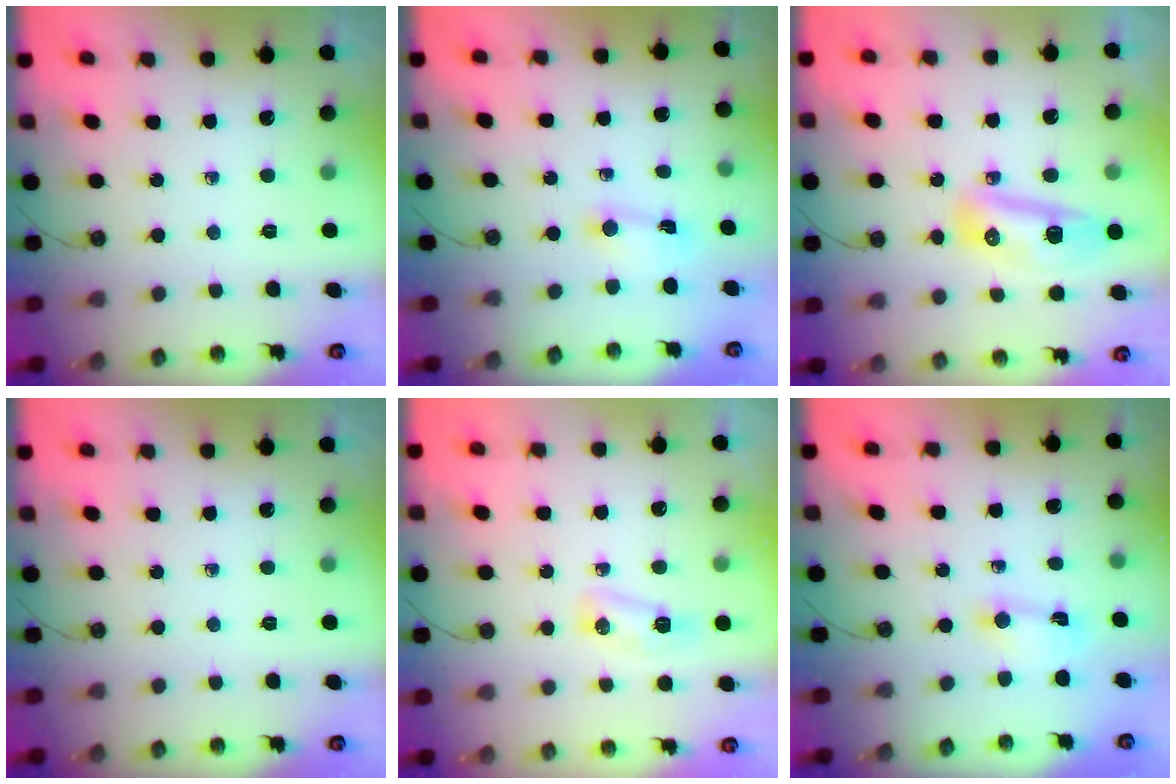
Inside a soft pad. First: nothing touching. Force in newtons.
{"total": 1.5, "press": 1.5, "slide": 0.1}
{"total": 14.2, "press": 11.9, "slide": 7.8}
{"total": 0.0}
{"total": 5.5, "press": 5.5, "slide": 0.5}
{"total": 2.0, "press": 2.0, "slide": 0.1}